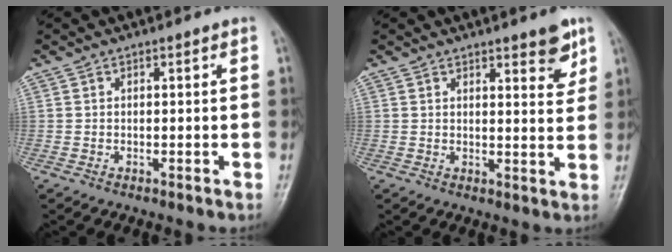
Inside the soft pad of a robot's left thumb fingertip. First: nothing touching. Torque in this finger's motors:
{"motor_torque": [0.12, 0.16, -0.01, -0.14, 0.03]}